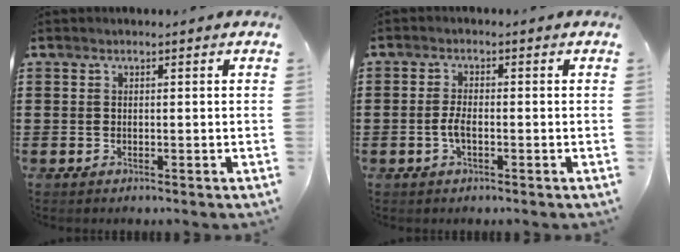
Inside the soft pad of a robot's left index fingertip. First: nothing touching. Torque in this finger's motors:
{"motor_torque": [0.23, 0.22, 0.14, 0.05]}